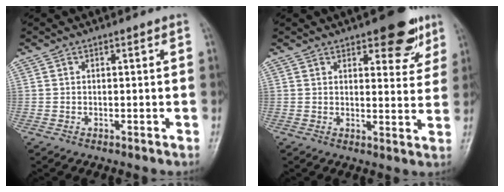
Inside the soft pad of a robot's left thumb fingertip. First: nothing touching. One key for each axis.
{"total": 9.3, "fx": 5.7, "fy": 4.0, "fz": 6.1, "tx": -0.045, "ty": -0.027, "tz": 0.072}